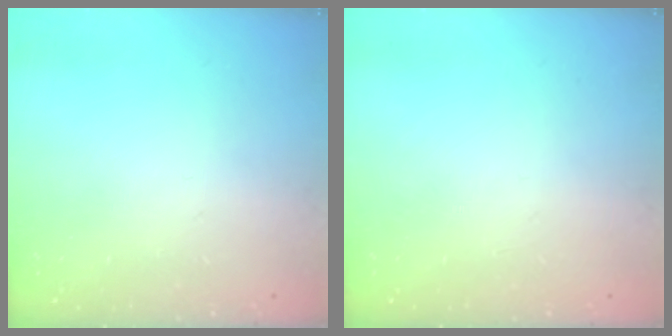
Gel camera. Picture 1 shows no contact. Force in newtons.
{"total": 0.0}